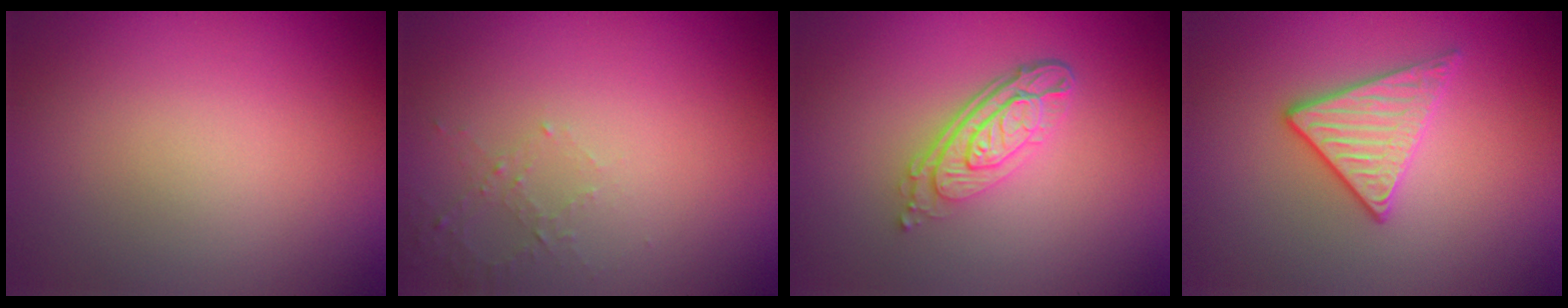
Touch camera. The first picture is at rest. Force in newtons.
{"total": 1.3, "press": 1.3, "slide": 0.4}
{"total": 4.4, "press": 3.1, "slide": 3.1}
{"total": 2.8, "press": 2.7, "slide": 0.6}